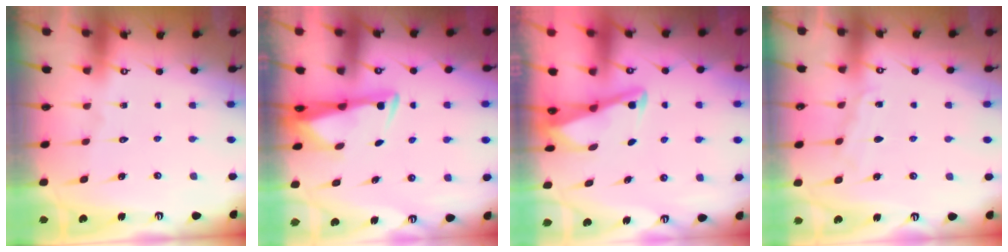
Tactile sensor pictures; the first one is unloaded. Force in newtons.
{"total": 2.9, "press": 2.8, "slide": 0.9}
{"total": 2.8, "press": 2.8, "slide": 0.4}
{"total": 4.7, "press": 4.6, "slide": 0.4}